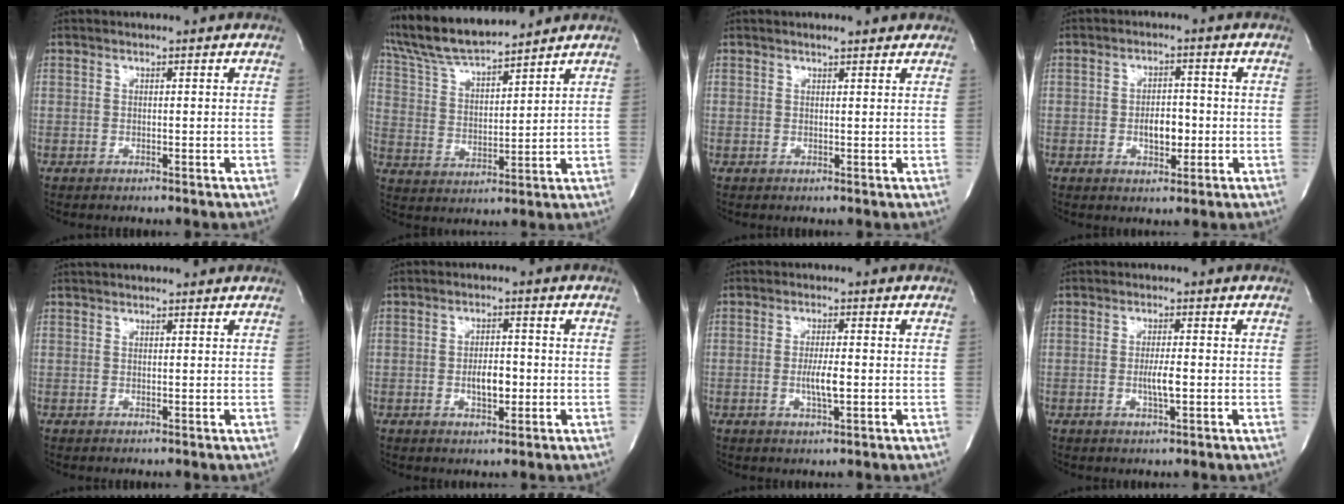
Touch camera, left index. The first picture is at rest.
{"total": 12.4, "force": [11.5, 0.8, 4.5], "torque": [-0.094, 0.015, 0.219]}
{"total": 2.3, "force": [1.9, 0.6, 1.0], "torque": [-0.016, 0.010, 0.023]}
{"total": 4.3, "force": [-0.9, 2.2, 3.6], "torque": [-0.053, 0.001, -0.012]}
{"total": 6.4, "force": [6.0, 0.9, 2.3], "torque": [-0.030, 0.029, 0.074]}
{"total": 4.0, "force": [-0.9, 1.7, 3.5], "torque": [-0.057, 0.000, -0.013]}
{"total": 3.7, "force": [-0.7, 0.4, 3.6], "torque": [-0.070, -0.007, -0.013]}
{"total": 3.0, "force": [-0.7, 0.3, 2.9], "torque": [-0.058, -0.006, -0.012]}